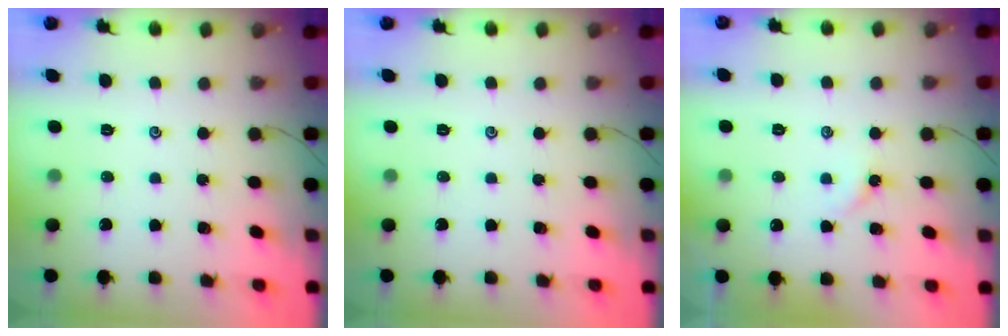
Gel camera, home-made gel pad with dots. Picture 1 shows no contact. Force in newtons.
{"total": 0.0}
{"total": 1.8, "press": 1.8, "slide": 0.4}